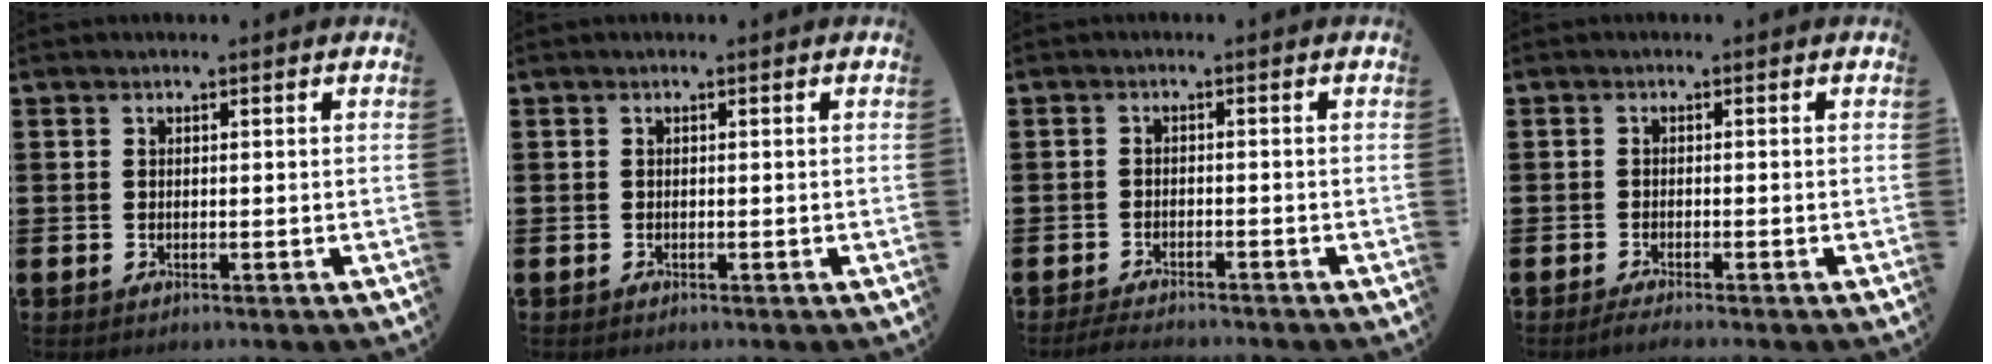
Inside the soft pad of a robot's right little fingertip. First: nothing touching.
{"total": 0.0}
{"total": 1.8, "force": [-1.7, 0.1, 0.5], "torque": [-0.010, 0.005, -0.035]}
{"total": 1.1, "force": [-0.9, -0.1, 0.7], "torque": [-0.009, -0.002, -0.017]}